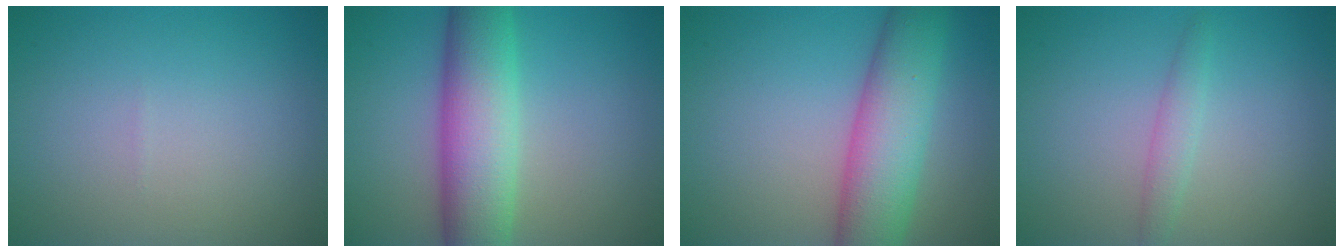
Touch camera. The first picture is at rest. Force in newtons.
{"total": 8.5, "press": 8.5, "slide": 0.2}
{"total": 8.0, "press": 8.0, "slide": 0.2}
{"total": 1.6, "press": 1.6, "slide": 0.0}